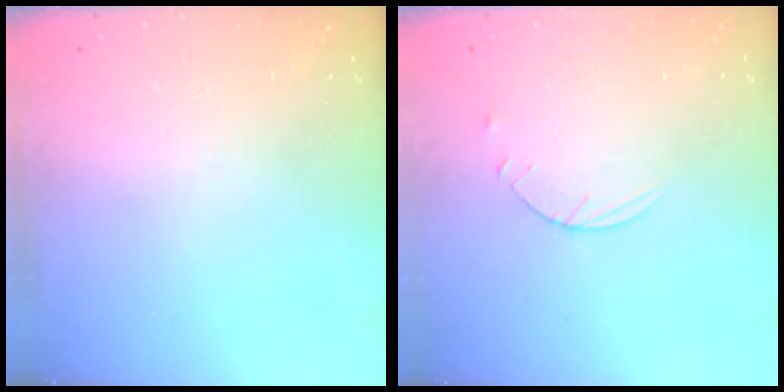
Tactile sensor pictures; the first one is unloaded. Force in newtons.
{"total": 3.6, "press": 3.6, "slide": 0.5}